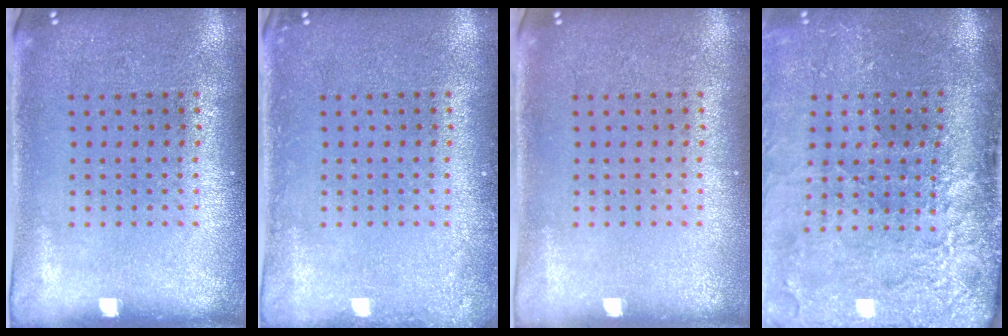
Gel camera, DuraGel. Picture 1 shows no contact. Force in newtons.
{"total": 1.1, "press": 1.1, "slide": 0.1}
{"total": 0.0}
{"total": 4.4, "press": 3.4, "slide": 2.7}